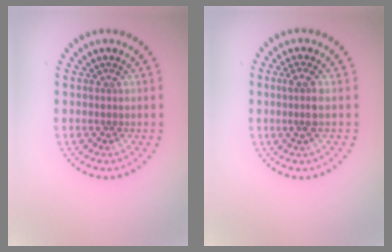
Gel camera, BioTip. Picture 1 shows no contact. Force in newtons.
{"total": 2.0, "press": 1.5, "slide": 1.3}